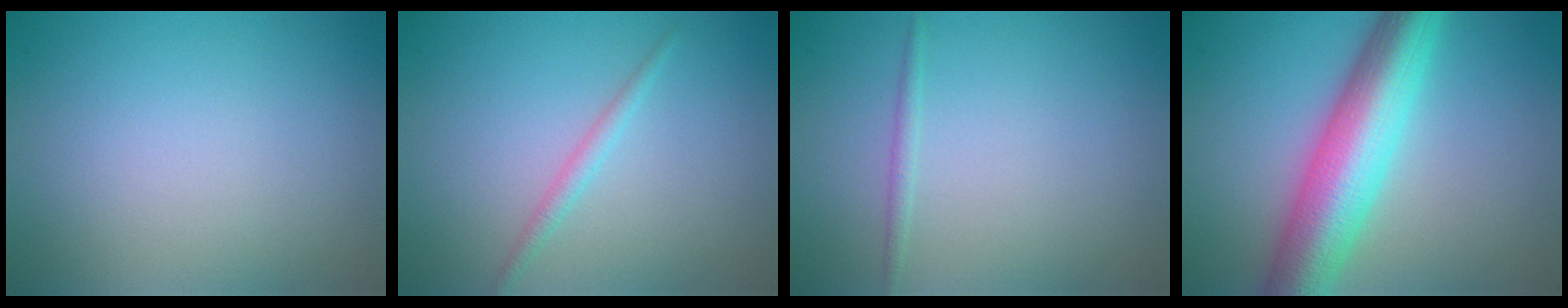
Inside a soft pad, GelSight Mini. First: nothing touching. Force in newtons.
{"total": 1.3, "press": 1.3, "slide": 0.0}
{"total": 0.7, "press": 0.7, "slide": 0.0}
{"total": 9.1, "press": 9.1, "slide": 0.4}